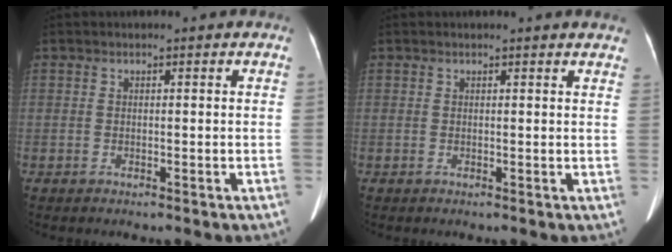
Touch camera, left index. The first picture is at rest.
{"total": 4.7, "force": [4.5, 0.3, 1.3], "torque": [-0.012, -0.004, 0.026]}